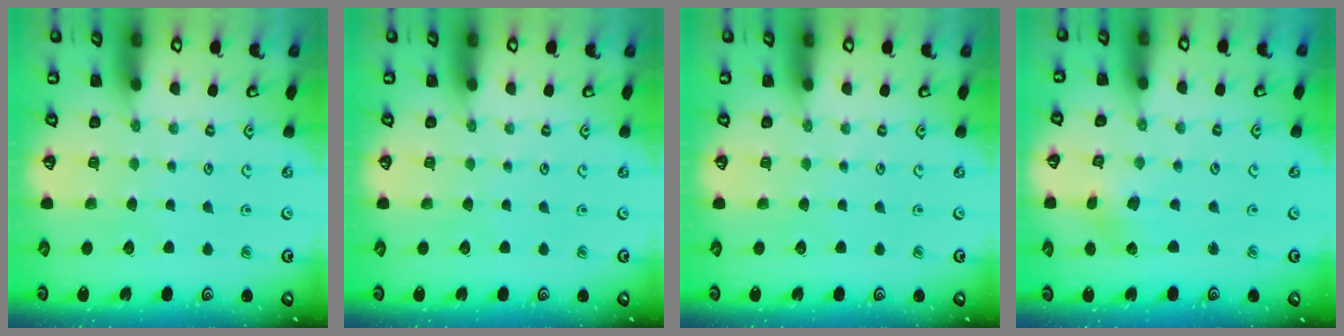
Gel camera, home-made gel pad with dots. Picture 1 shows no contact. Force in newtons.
{"total": 0.0}
{"total": 0.0}
{"total": 2.2, "press": 2.1, "slide": 0.6}